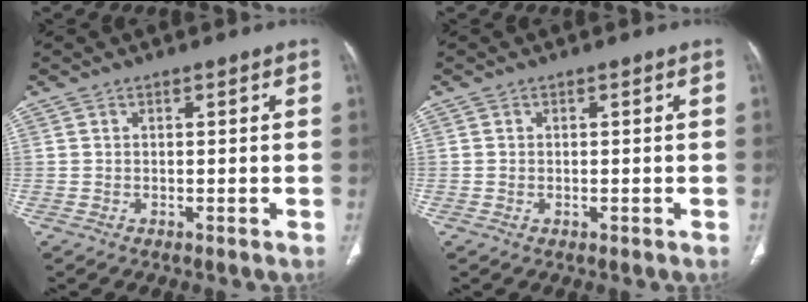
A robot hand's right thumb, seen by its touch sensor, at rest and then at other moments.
{"total": 0.5, "force": [-0.1, 0.4, 0.4], "torque": [-0.011, 0.003, 0.001]}